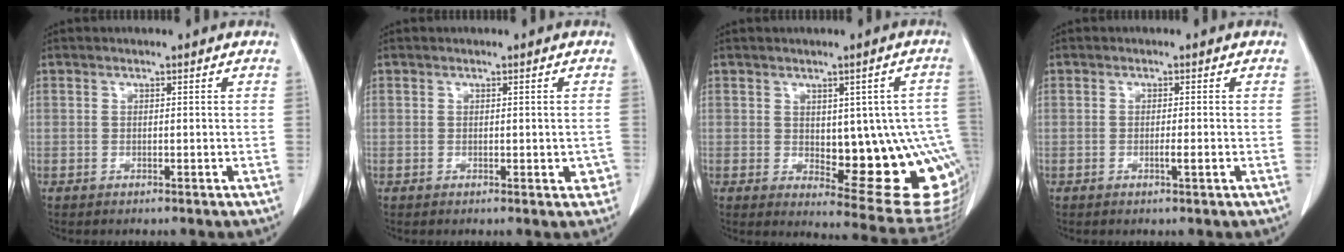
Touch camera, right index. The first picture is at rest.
{"total": 2.3, "force": [-0.4, 1.4, 1.8], "torque": [-0.006, 0.006, -0.001]}
{"total": 17.1, "force": [-2.2, 6.1, 15.8], "torque": [-0.127, 0.015, 0.000]}
{"total": 1.4, "force": [-0.4, -0.1, 1.4], "torque": [-0.025, -0.001, -0.005]}